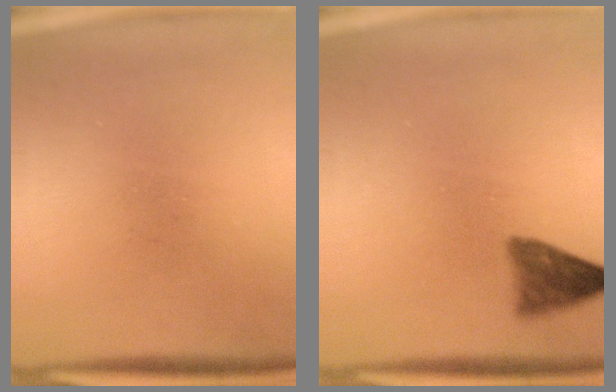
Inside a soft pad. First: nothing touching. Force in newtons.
{"total": 3.5}